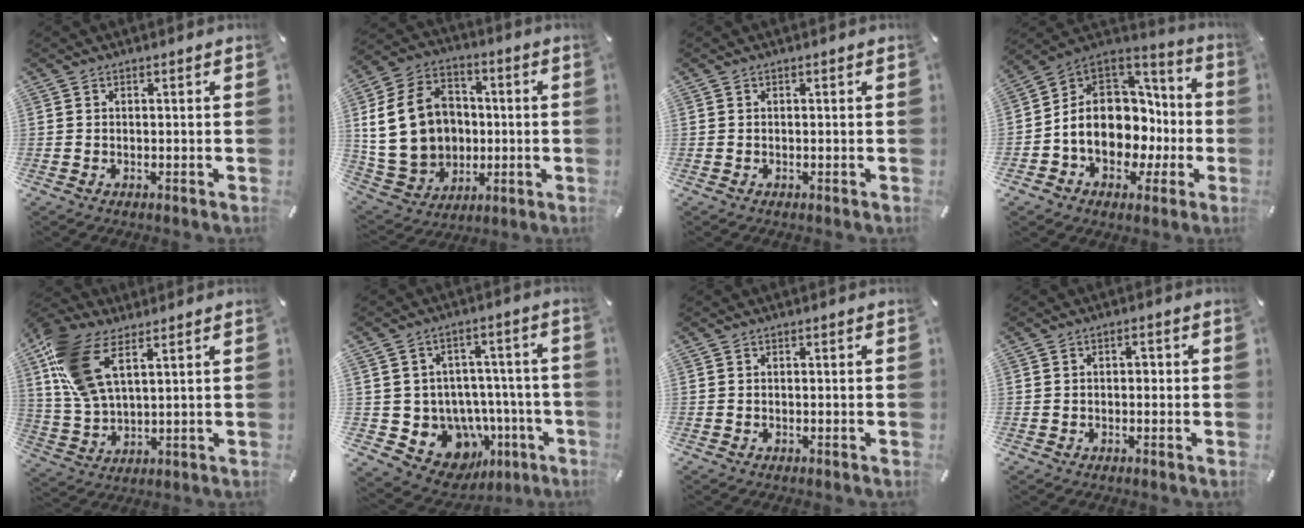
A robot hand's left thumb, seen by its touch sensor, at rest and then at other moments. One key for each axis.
{"total": 18.6, "fx": 0.9, "fy": 15.8, "fz": 9.8, "tx": -0.203, "ty": 0.010, "tz": 0.027}
{"total": 0.0}
{"total": 14.5, "fx": -2.0, "fy": 12.1, "fz": 7.8, "tx": -0.140, "ty": -0.019, "tz": -0.035}
{"total": 12.6, "fx": 6.9, "fy": 5.9, "fz": 8.8, "tx": -0.217, "ty": -0.019, "tz": 0.125}
{"total": 12.8, "fx": -5.1, "fy": 10.5, "fz": 5.1, "tx": -0.057, "ty": 0.019, "tz": -0.066}
{"total": 0.0}
{"total": 1.8, "fx": 0.0, "fy": 1.2, "fz": 1.3, "tx": -0.019, "ty": 0.004, "tz": -0.006}